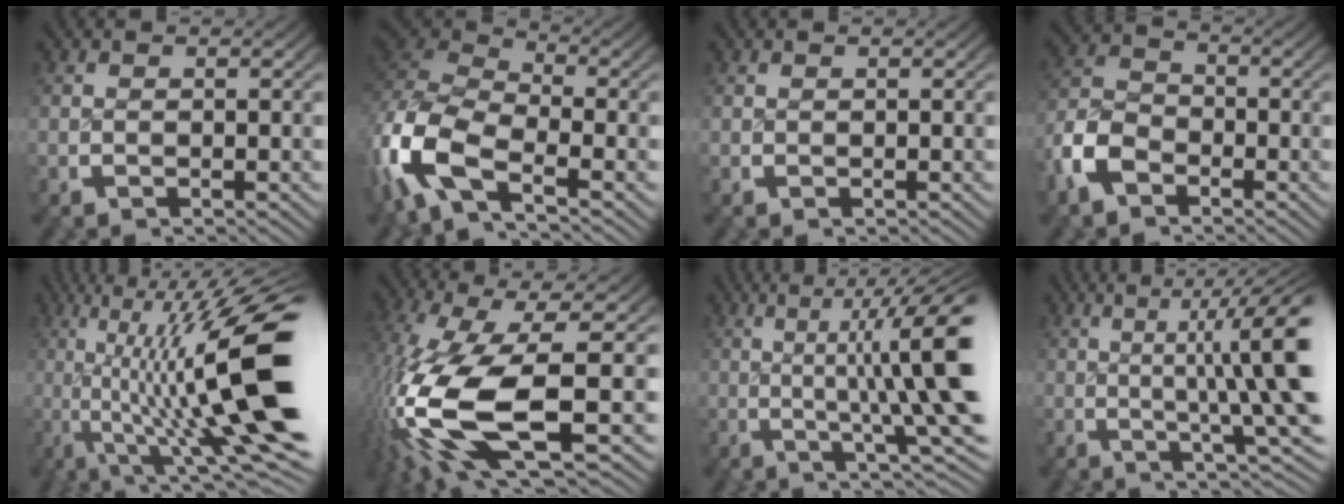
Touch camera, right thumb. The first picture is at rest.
{"total": 11.5, "force": [-1.6, 7.9, 8.2], "torque": [-0.207, -0.031, -0.015]}
{"total": 0.0}
{"total": 5.0, "force": [-1.5, 4.0, 2.7], "torque": [-0.063, -0.009, -0.027]}
{"total": 14.5, "force": [-0.2, 6.4, 13.0], "torque": [-0.208, -0.036, 0.015]}
{"total": 14.9, "force": [-1.8, 7.8, 12.5], "torque": [-0.311, -0.061, 0.021]}
{"total": 11.8, "force": [2.7, 5.2, 10.3], "torque": [-0.134, 0.002, 0.028]}
{"total": 10.6, "force": [2.5, 4.4, 9.3], "torque": [-0.112, 0.003, 0.027]}